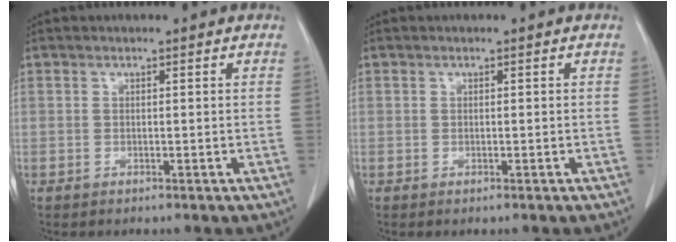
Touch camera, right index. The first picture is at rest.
{"total": 0.7, "force": [-0.2, 0.4, 0.5], "torque": [-0.017, -0.002, -0.001]}